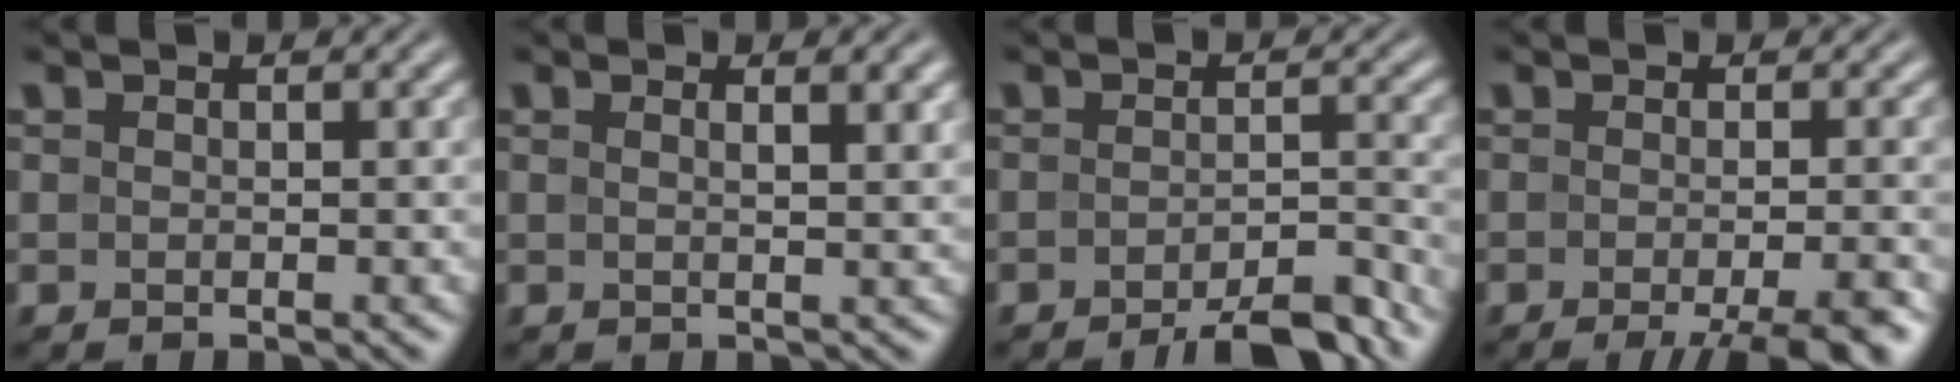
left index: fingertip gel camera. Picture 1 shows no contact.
{"total": 3.3, "force": [1.3, 1.1, 2.8], "torque": [-0.020, 0.006, 0.000]}
{"total": 5.2, "force": [-4.0, 1.2, 3.2], "torque": [-0.041, 0.006, -0.056]}
{"total": 6.0, "force": [-3.2, 1.4, 4.9], "torque": [-0.046, -0.007, -0.040]}